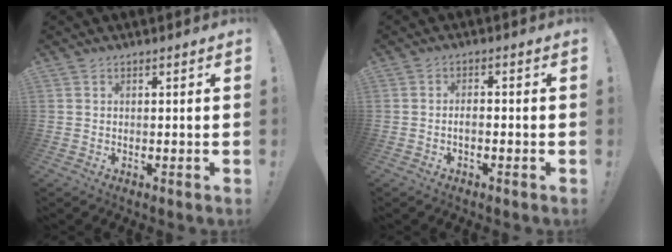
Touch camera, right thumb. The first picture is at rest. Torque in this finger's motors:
{"motor_torque": [-0.06, -0.05, -0.08, 0.18, 0.08]}